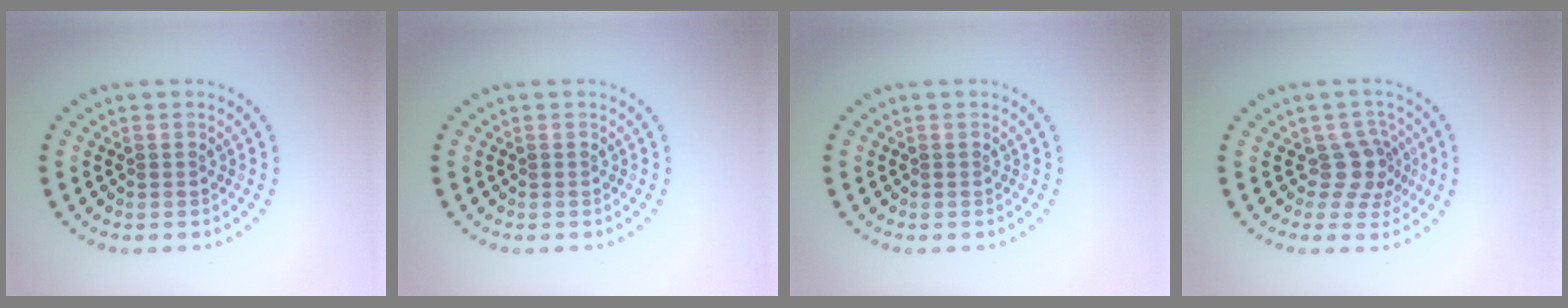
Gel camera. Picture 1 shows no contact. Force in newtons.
{"total": 0.0}
{"total": 0.0}
{"total": 2.7, "press": 2.1, "slide": 1.7}